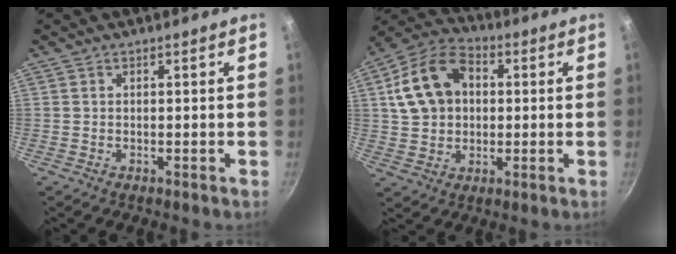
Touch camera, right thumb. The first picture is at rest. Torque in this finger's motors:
{"motor_torque": [-0.60, 0.83, 0.68, -0.53, 0.11]}